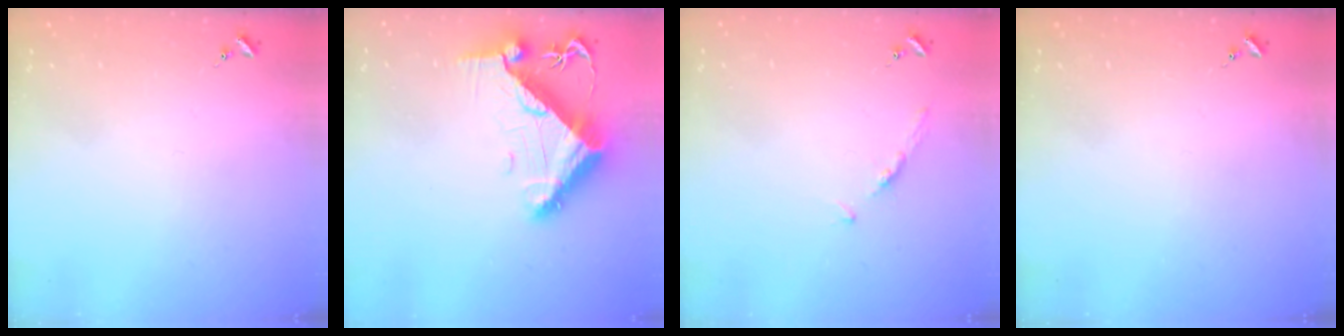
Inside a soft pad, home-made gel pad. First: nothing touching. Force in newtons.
{"total": 11.0, "press": 10.9, "slide": 1.4}
{"total": 3.5, "press": 3.5, "slide": 0.5}
{"total": 0.0}